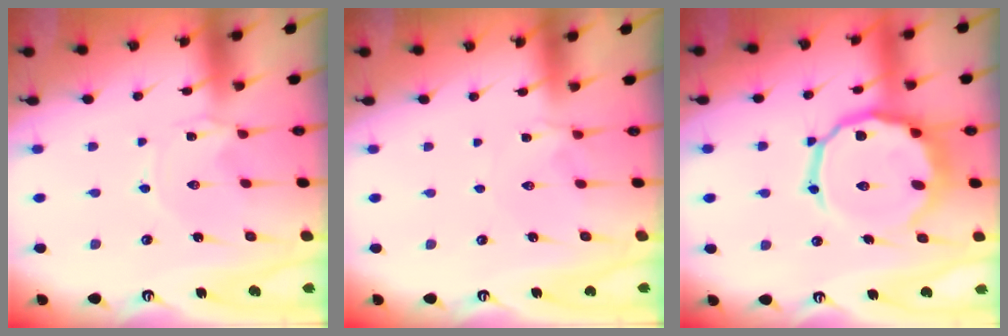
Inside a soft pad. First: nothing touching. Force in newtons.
{"total": 2.8, "press": 2.8, "slide": 0.4}
{"total": 15.4, "press": 15.3, "slide": 2.2}